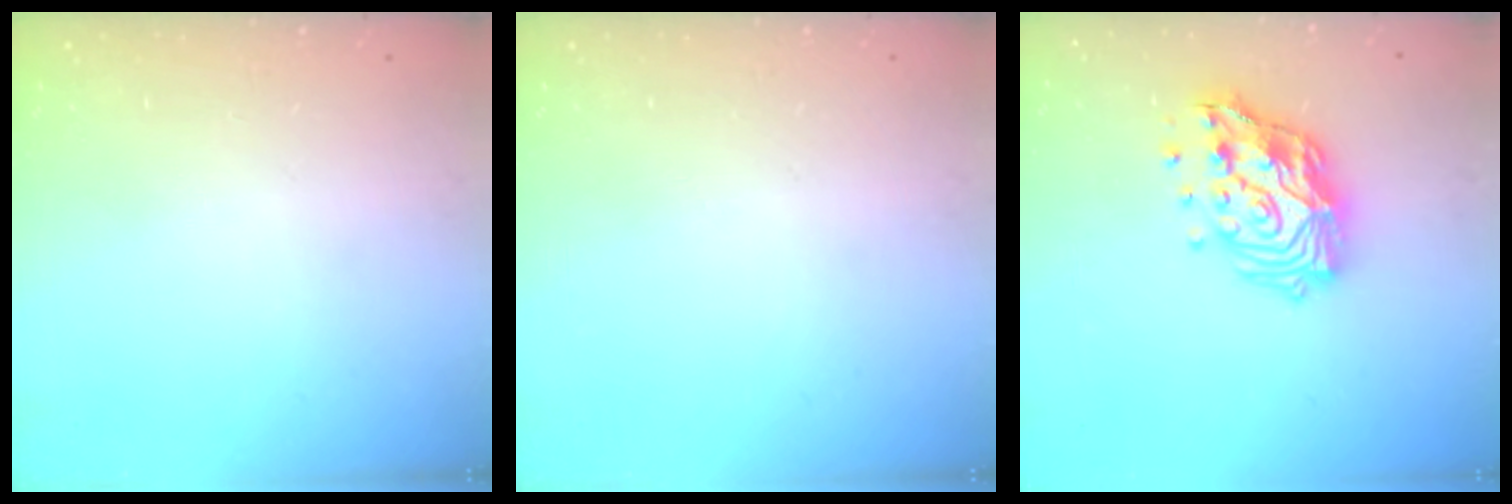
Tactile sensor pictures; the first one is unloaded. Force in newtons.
{"total": 0.0}
{"total": 16.3, "press": 16.2, "slide": 1.6}